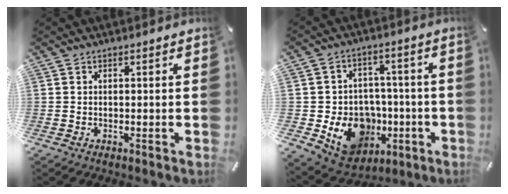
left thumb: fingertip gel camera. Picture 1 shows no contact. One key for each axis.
{"total": 14.5, "fx": -4.3, "fy": 12.4, "fz": 6.0, "tx": -0.080, "ty": 0.015, "tz": -0.055}